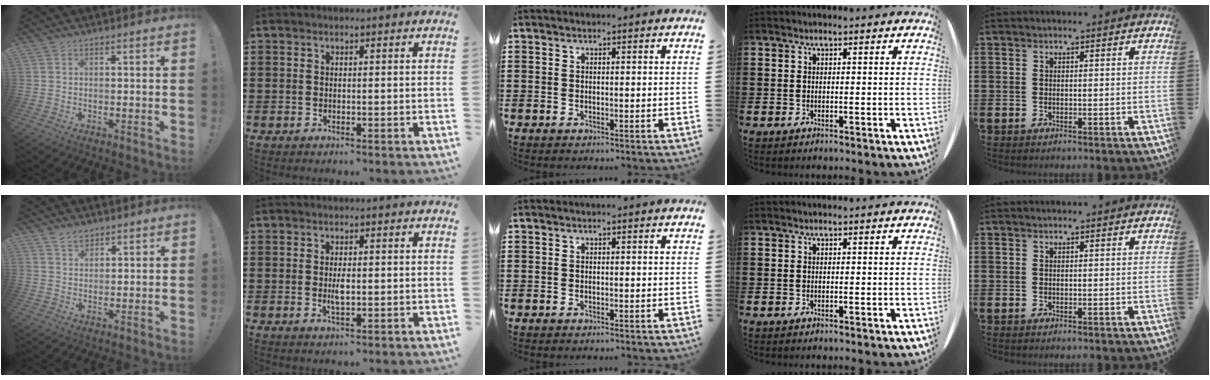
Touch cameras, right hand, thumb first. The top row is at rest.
{"thumb": {"total": 3.4, "force": [2.8, 1.7, 0.9], "torque": [-0.008, -0.014, 0.050]}, "index": {"total": 2.7, "force": [-0.1, 0.9, 2.5], "torque": [-0.048, -0.003, -0.001]}}